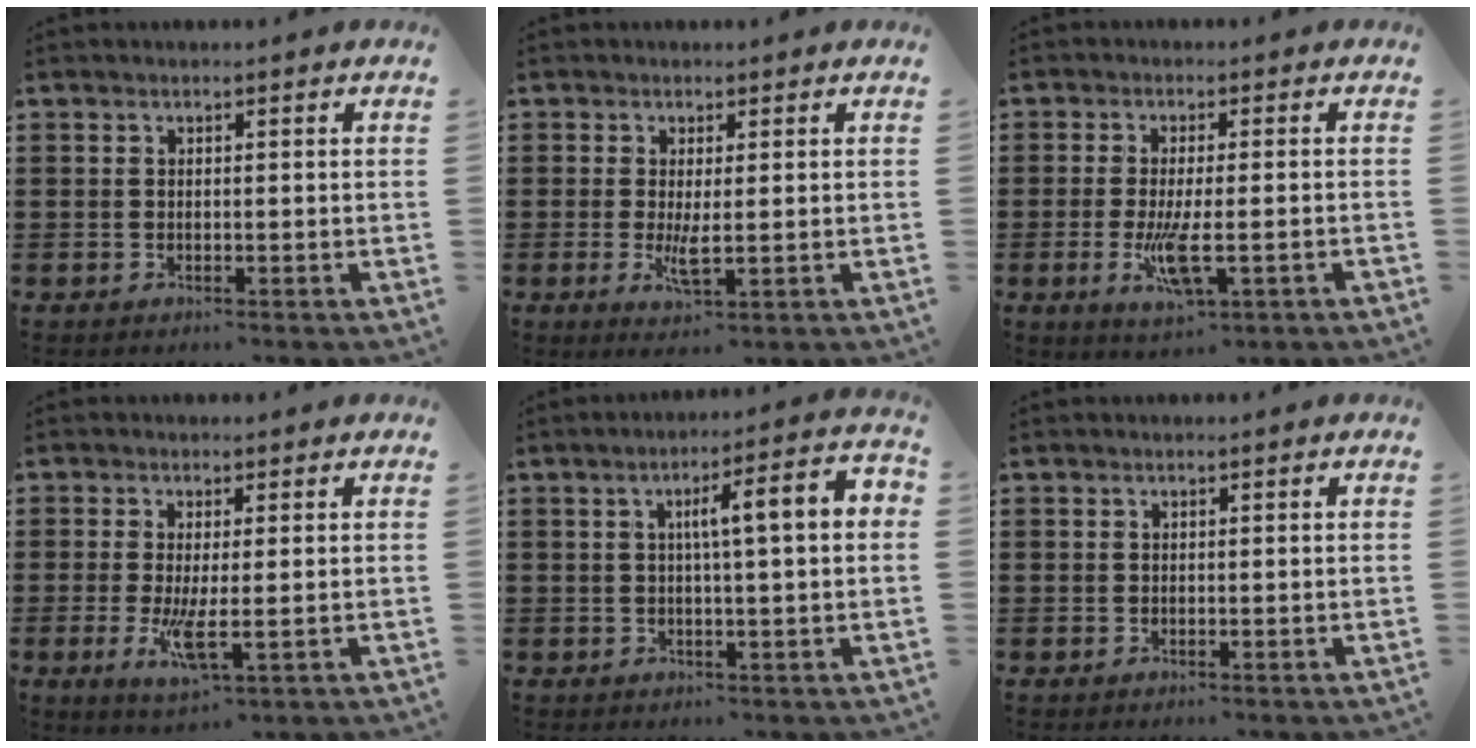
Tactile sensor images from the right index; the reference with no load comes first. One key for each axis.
{"total": 3.1, "fx": -0.1, "fy": 0.6, "fz": 3.1, "tx": -0.063, "ty": -0.004, "tz": -0.004}
{"total": 6.5, "fx": -2.0, "fy": 1.5, "fz": 6.0, "tx": -0.132, "ty": -0.020, "tz": -0.039}
{"total": 5.0, "fx": -0.8, "fy": 1.2, "fz": 4.8, "tx": -0.096, "ty": -0.013, "tz": -0.013}
{"total": 6.9, "fx": 0.8, "fy": 0.8, "fz": 6.8, "tx": -0.112, "ty": -0.005, "tz": 0.002}
{"total": 0.6, "fx": 0.2, "fy": 0.6, "fz": 0.1, "tx": -0.002, "ty": 0.004, "tz": 0.004}